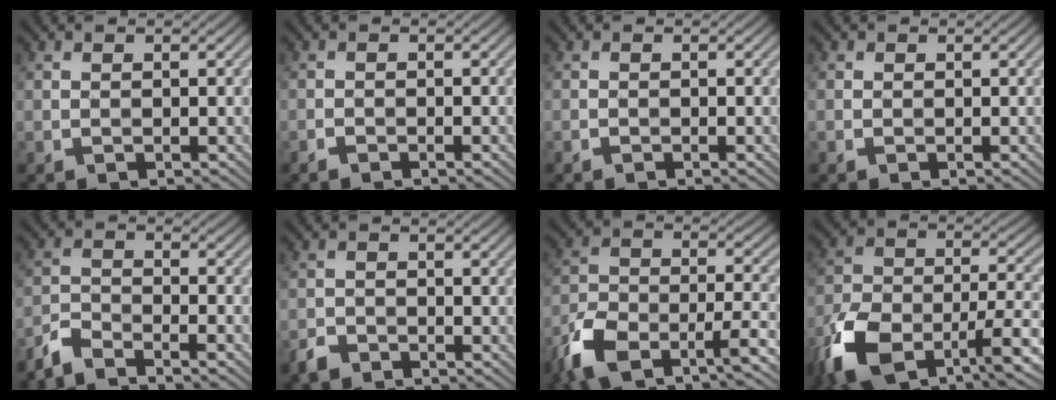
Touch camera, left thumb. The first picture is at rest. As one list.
[{"total": 1.2, "force": [-1.0, 0.3, 0.6], "torque": [-0.013, 0.001, -0.018]}, {"total": 0.6, "force": [-0.5, 0.2, 0.3], "torque": [-0.006, 0.002, -0.008]}, {"total": 0.8, "force": [0.0, 0.8, 0.2], "torque": [-0.002, -0.001, -0.004]}, {"total": 4.7, "force": [-4.1, 0.9, 2.0], "torque": [-0.048, -0.004, -0.091]}, {"total": 2.0, "force": [-1.7, 1.0, 0.6], "torque": [-0.015, 0.001, -0.038]}, {"total": 10.6, "force": [-7.3, 4.1, 6.6], "torque": [-0.133, -0.011, -0.150]}, {"total": 13.9, "force": [-8.4, 6.5, 8.9], "torque": [-0.199, -0.021, -0.167]}]